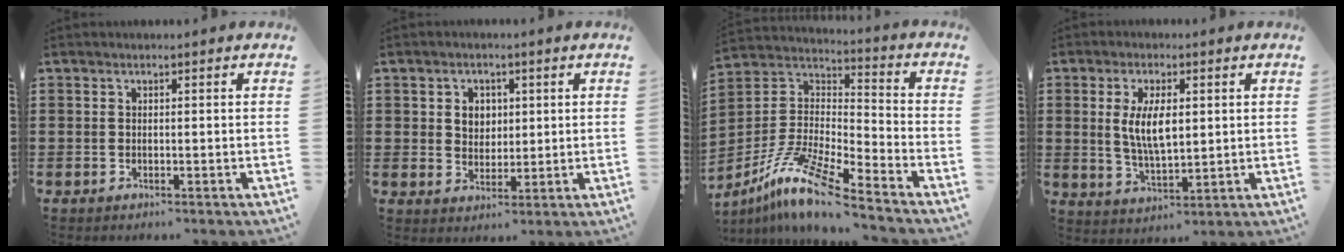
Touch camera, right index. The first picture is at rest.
{"total": 3.4, "force": [0.9, 3.0, 1.3], "torque": [-0.030, 0.007, 0.012]}
{"total": 11.8, "force": [-9.2, 1.1, 7.3], "torque": [-0.160, 0.006, -0.186]}
{"total": 7.0, "force": [1.0, 2.9, 6.3], "torque": [-0.123, 0.002, 0.012]}